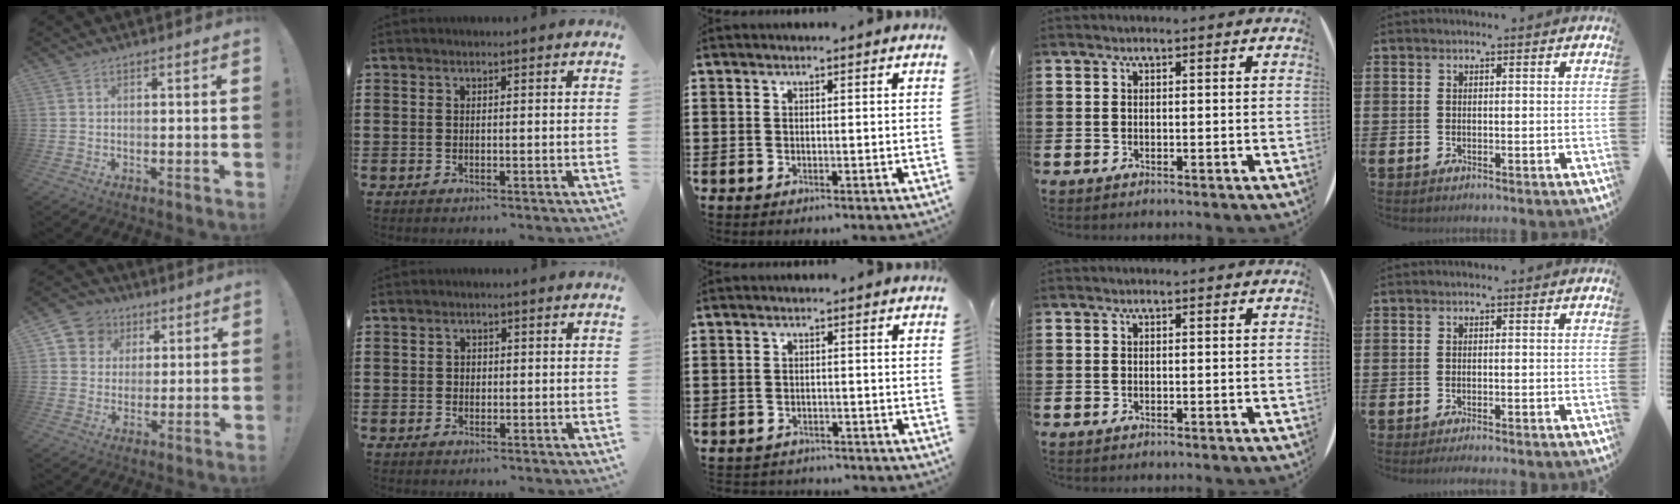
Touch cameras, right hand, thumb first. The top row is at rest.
{"thumb": {"total": 8.9, "force": [3.0, 8.1, 2.1], "torque": [-0.031, -0.010, 0.063]}, "index": {"total": 0.8, "force": [0.0, 0.7, 0.3], "torque": [-0.008, 0.004, 0.000]}, "middle": {"total": 1.2, "force": [-1.2, 0.2, -0.4], "torque": [0.003, 0.000, -0.027]}, "little": {"total": 0.6, "force": [-0.5, -0.1, 0.3], "torque": [-0.002, -0.002, -0.010]}}